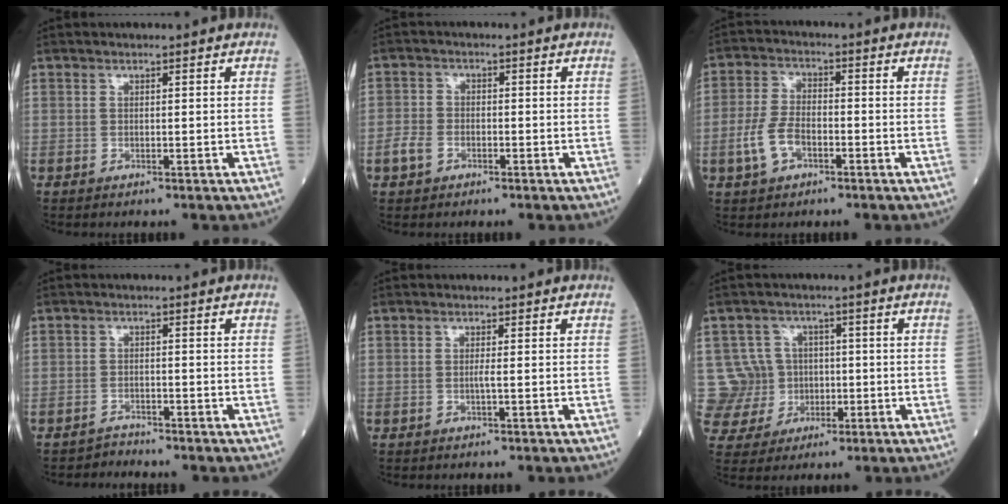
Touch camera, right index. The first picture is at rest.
{"total": 3.2, "force": [-1.5, 2.2, 1.7], "torque": [-0.039, 0.005, -0.027]}
{"total": 6.1, "force": [-2.3, 3.3, 4.6], "torque": [-0.110, 0.008, -0.044]}
{"total": 1.7, "force": [-1.4, 0.1, -0.8], "torque": [0.021, -0.006, -0.025]}
{"total": 0.8, "force": [-0.1, -0.2, 0.7], "torque": [-0.013, -0.001, -0.005]}
{"total": 8.0, "force": [0.2, 8.0, 0.5], "torque": [-0.014, 0.025, 0.015]}